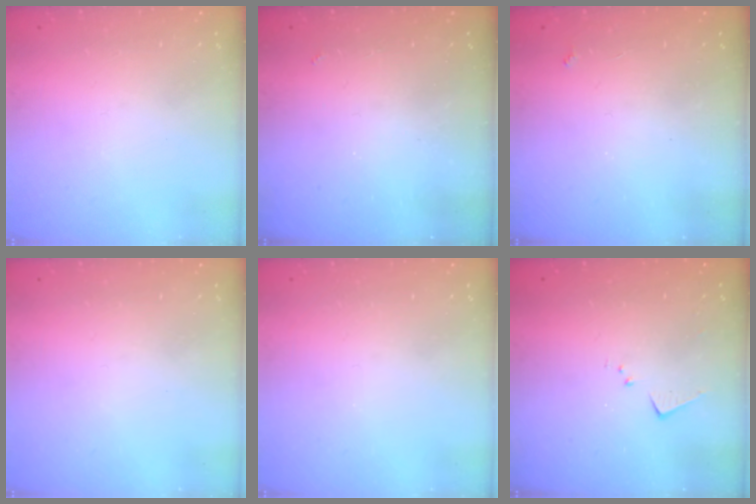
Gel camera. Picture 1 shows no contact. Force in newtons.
{"total": 1.9, "press": 1.8, "slide": 0.4}
{"total": 2.4, "press": 2.3, "slide": 0.4}
{"total": 0.0}
{"total": 0.0}
{"total": 4.8, "press": 4.7, "slide": 0.6}